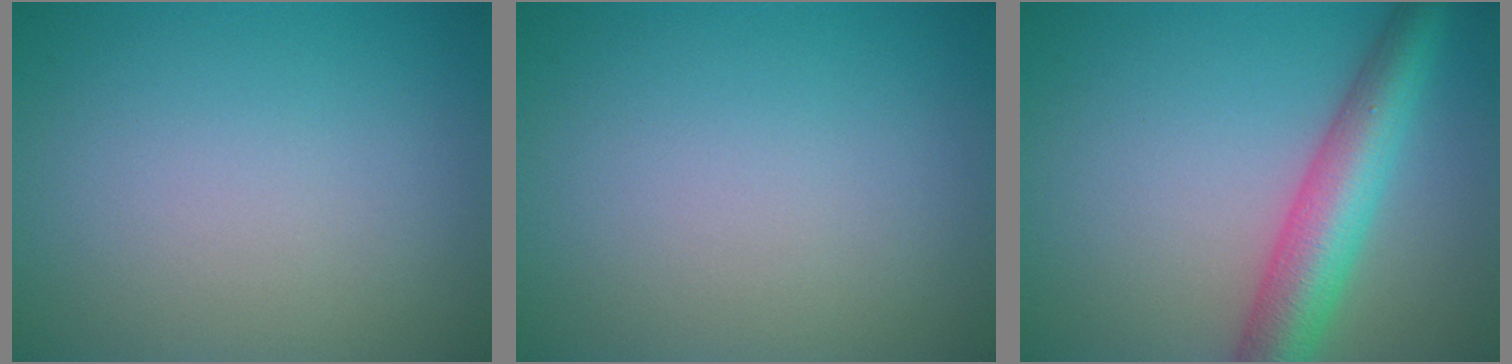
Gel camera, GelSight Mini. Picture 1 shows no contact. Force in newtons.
{"total": 0.0}
{"total": 6.5, "press": 6.5, "slide": 0.2}